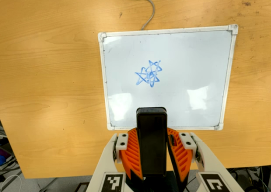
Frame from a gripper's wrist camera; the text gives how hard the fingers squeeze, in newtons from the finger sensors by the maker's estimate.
{"total": 9.8, "left": 7.7, "right": 11.8}